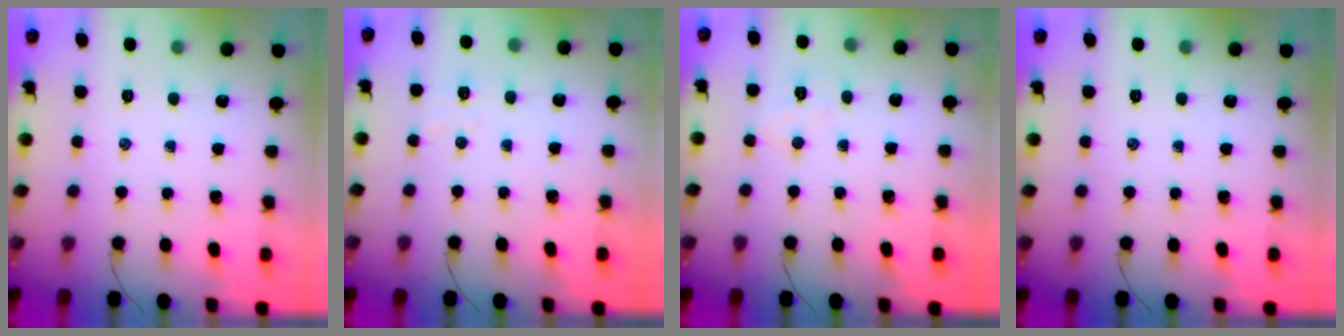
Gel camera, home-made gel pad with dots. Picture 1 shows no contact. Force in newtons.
{"total": 3.9, "press": 3.8, "slide": 1.0}
{"total": 3.9, "press": 3.8, "slide": 0.8}
{"total": 0.0}